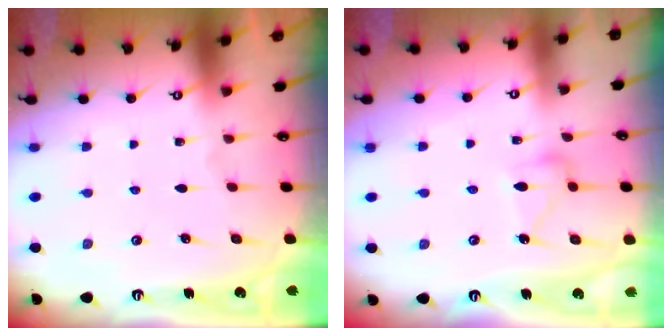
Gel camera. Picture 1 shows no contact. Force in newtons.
{"total": 10.3, "press": 10.3, "slide": 0.5}